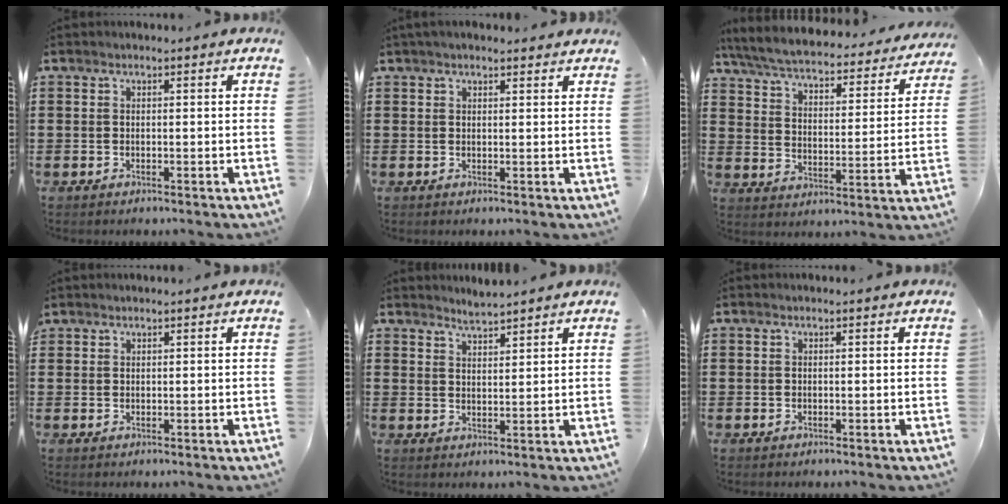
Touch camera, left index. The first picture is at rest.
{"total": 1.7, "force": [1.5, 0.3, 0.7], "torque": [-0.015, 0.002, 0.030]}
{"total": 5.3, "force": [4.9, 0.2, 1.9], "torque": [-0.061, -0.036, 0.079]}
{"total": 0.8, "force": [0.7, 0.3, -0.1], "torque": [-0.002, 0.001, 0.014]}
{"total": 2.6, "force": [2.6, -0.2, 0.0], "torque": [-0.008, -0.005, 0.050]}
{"total": 0.0}